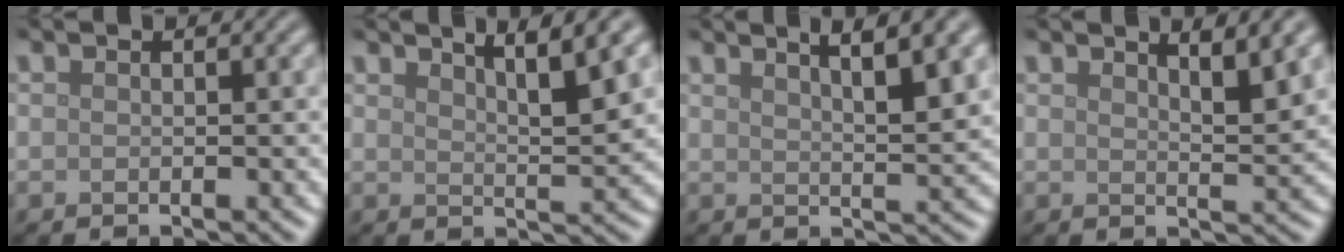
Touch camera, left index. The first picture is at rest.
{"total": 4.6, "force": [2.9, 0.8, 3.4], "torque": [-0.040, 0.003, 0.045]}
{"total": 5.8, "force": [3.4, 1.4, 4.5], "torque": [-0.042, 0.018, 0.036]}
{"total": 3.7, "force": [2.4, 0.7, 2.7], "torque": [-0.026, 0.001, 0.037]}